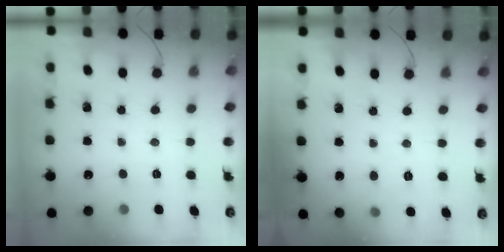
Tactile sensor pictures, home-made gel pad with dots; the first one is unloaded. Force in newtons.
{"total": 3.9, "press": 3.6, "slide": 1.5}